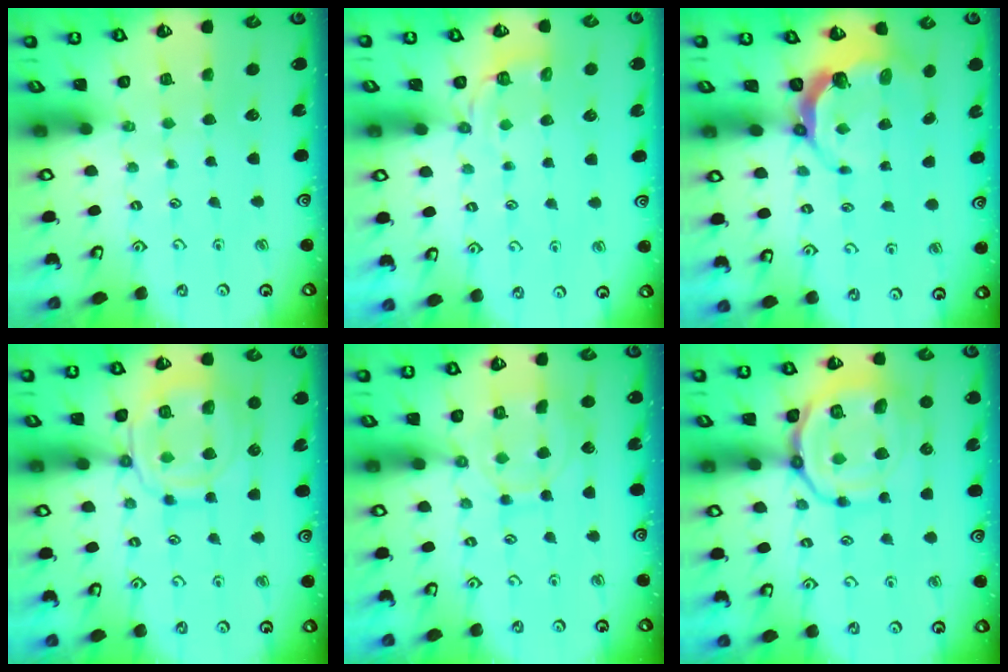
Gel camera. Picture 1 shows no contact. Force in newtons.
{"total": 3.8, "press": 3.3, "slide": 2.0}
{"total": 5.8, "press": 4.4, "slide": 3.7}
{"total": 14.4, "press": 14.3, "slide": 1.4}
{"total": 10.7, "press": 10.7, "slide": 0.9}
{"total": 18.1, "press": 18.1, "slide": 1.8}